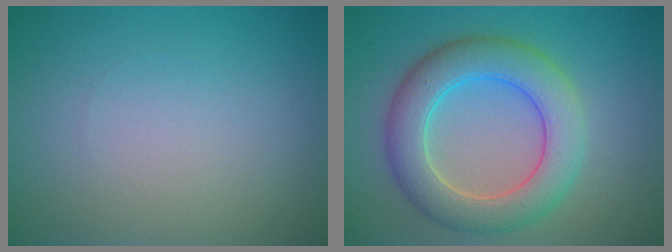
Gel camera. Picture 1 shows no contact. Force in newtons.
{"total": 6.9, "press": 6.9, "slide": 0.3}